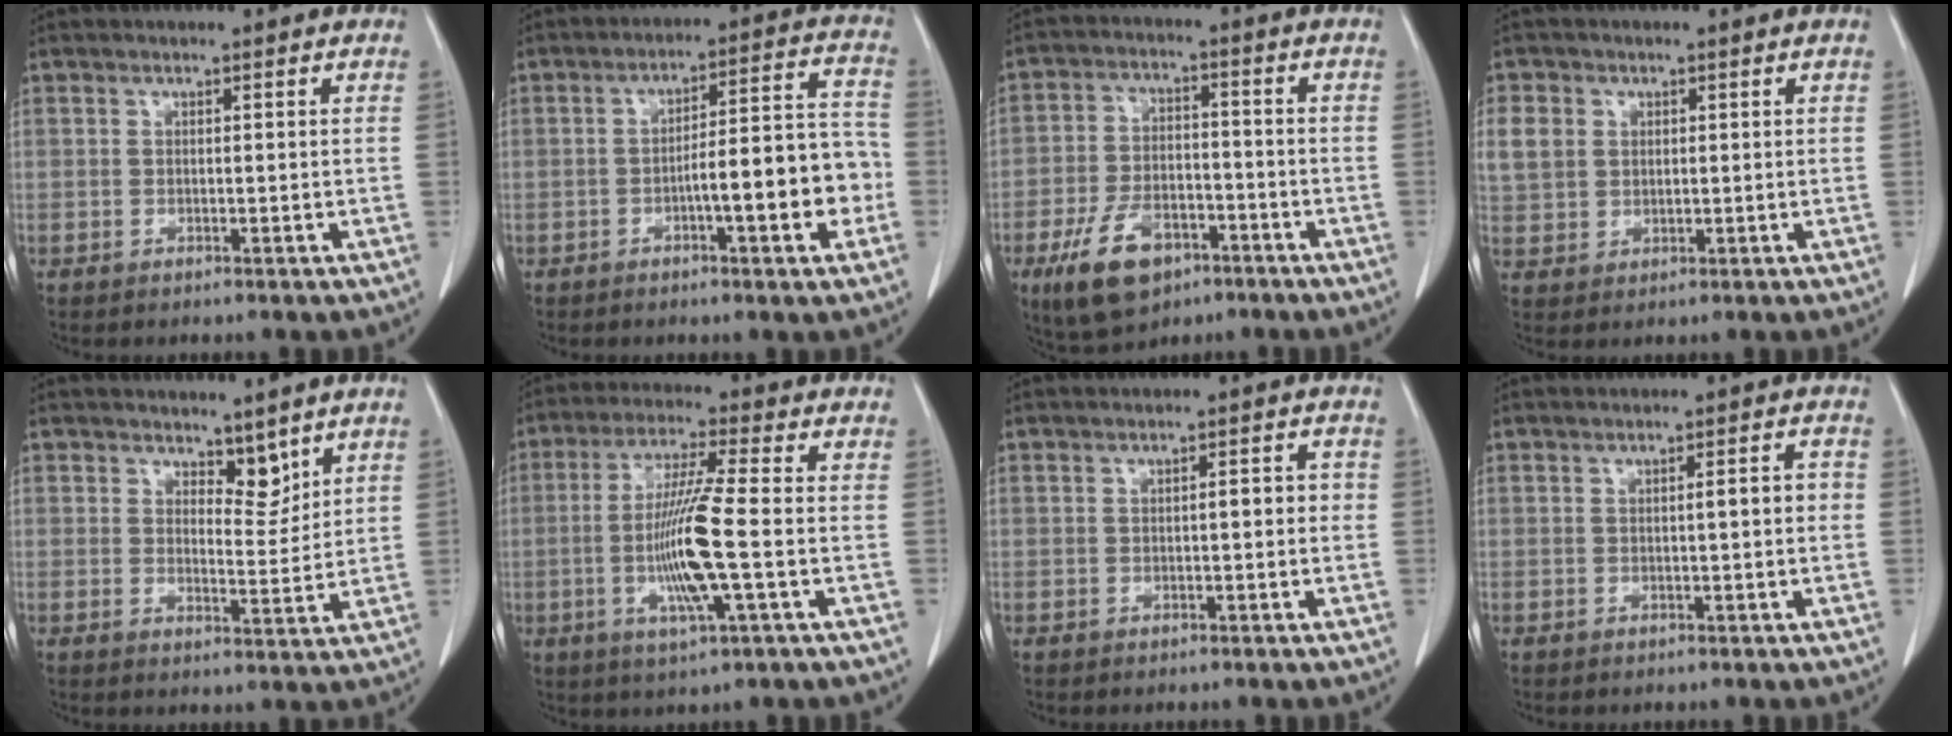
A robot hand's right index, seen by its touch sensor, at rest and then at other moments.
{"total": 11.5, "force": [-3.3, 2.1, 10.9], "torque": [-0.152, 0.031, -0.044]}
{"total": 10.8, "force": [-6.1, 6.0, 6.7], "torque": [-0.134, 0.000, -0.101]}
{"total": 8.1, "force": [2.4, 7.0, 3.3], "torque": [-0.094, 0.015, 0.054]}
{"total": 3.9, "force": [3.0, 1.7, 1.8], "torque": [-0.019, -0.009, 0.051]}
{"total": 11.4, "force": [-2.1, 0.0, 11.2], "torque": [-0.223, -0.010, -0.045]}
{"total": 2.1, "force": [-0.4, 0.7, 1.9], "torque": [-0.025, 0.008, -0.005]}
{"total": 2.2, "force": [-0.3, 0.3, 2.2], "torque": [-0.029, 0.004, -0.005]}